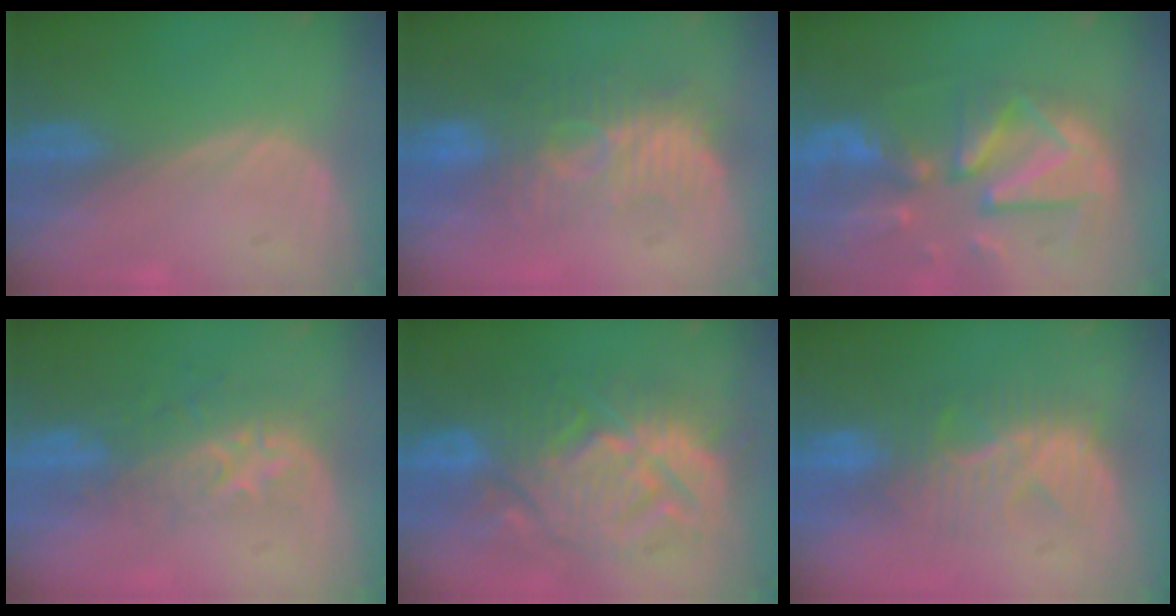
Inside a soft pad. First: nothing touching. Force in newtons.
{"total": 9.1, "press": 8.5, "slide": 3.3}
{"total": 12.6, "press": 11.0, "slide": 6.2}
{"total": 8.8, "press": 7.2, "slide": 5.1}
{"total": 13.7, "press": 13.7, "slide": 1.3}
{"total": 8.0, "press": 7.9, "slide": 1.1}